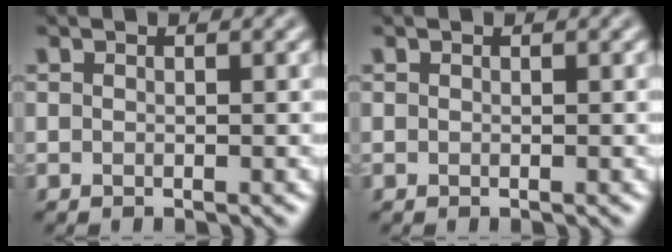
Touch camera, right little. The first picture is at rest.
{"total": 0.0}